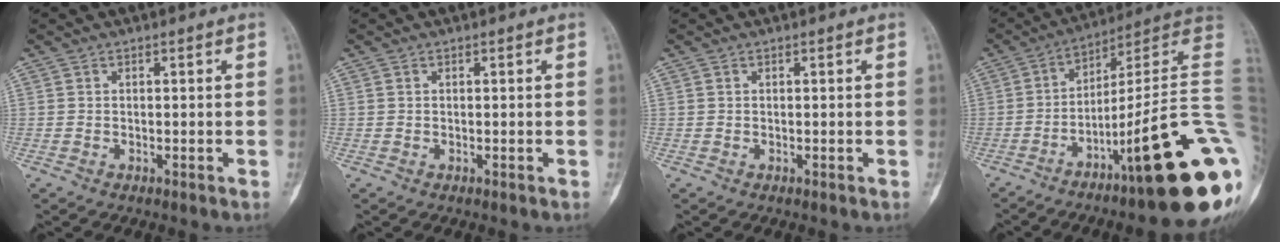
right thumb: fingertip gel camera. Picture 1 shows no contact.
{"total": 0.0}
{"total": 0.0}
{"total": 26.1, "force": [-8.4, 3.3, 24.5], "torque": [-0.261, 0.064, -0.121]}